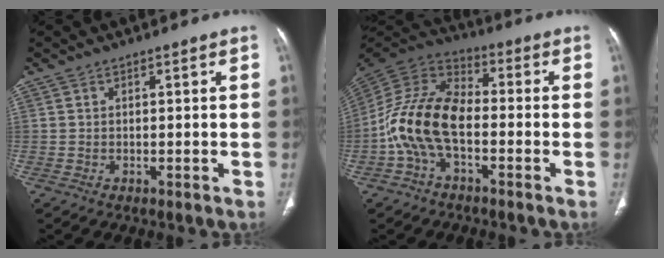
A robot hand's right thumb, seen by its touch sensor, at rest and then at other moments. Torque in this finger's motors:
{"motor_torque": [0.76, 1.73, 1.58, -1.19, 0.19]}